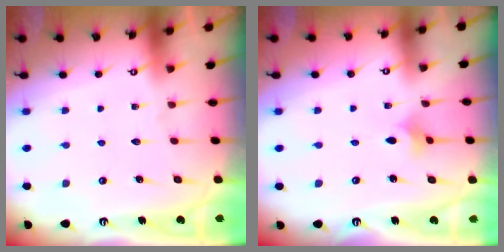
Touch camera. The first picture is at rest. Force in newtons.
{"total": 2.4, "press": 2.4, "slide": 0.5}